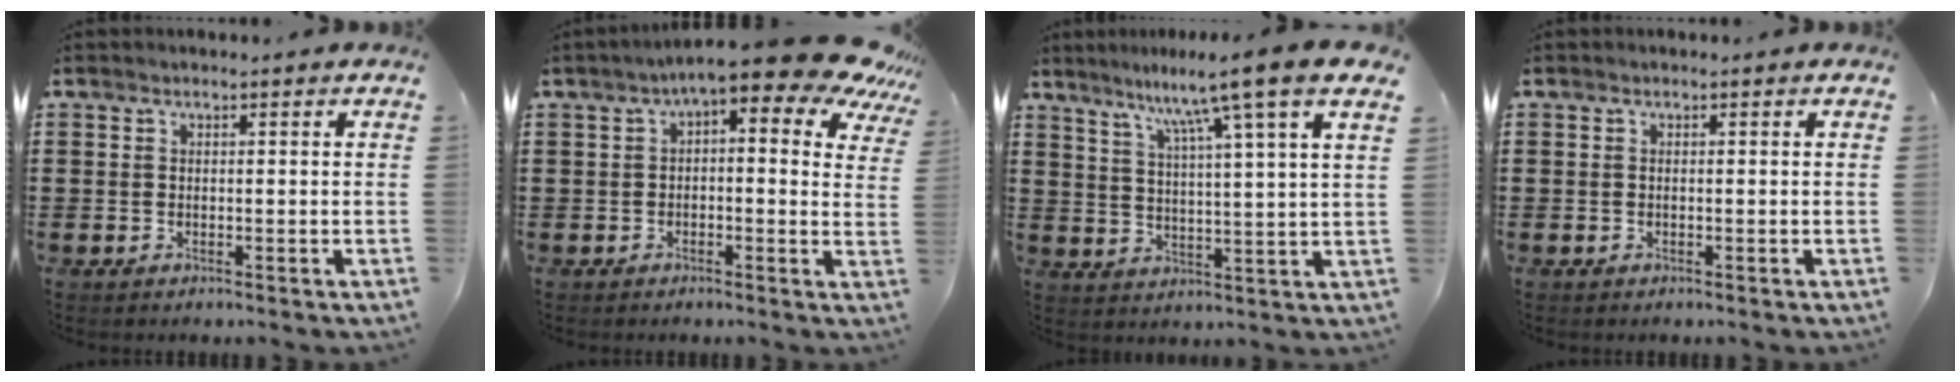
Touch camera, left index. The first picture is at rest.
{"total": 8.1, "force": [5.6, 1.2, 5.7], "torque": [-0.104, -0.029, 0.090]}
{"total": 9.5, "force": [7.0, -1.1, 6.3], "torque": [-0.131, -0.036, 0.104]}
{"total": 0.0}